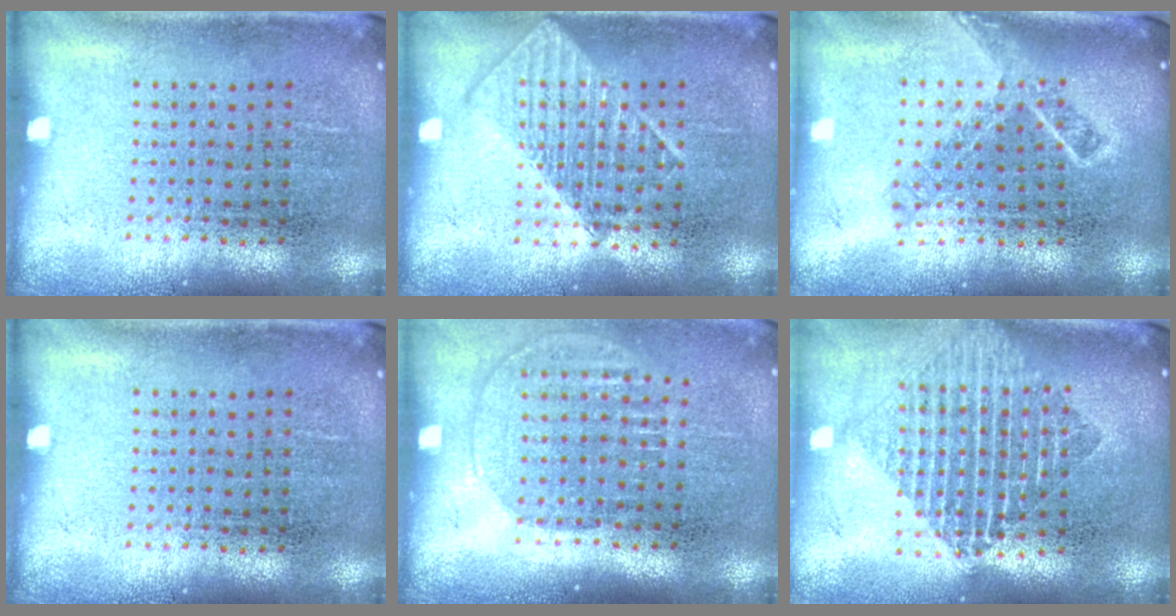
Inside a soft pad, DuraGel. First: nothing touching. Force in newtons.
{"total": 1.2, "press": 1.2, "slide": 0.2}
{"total": 1.9, "press": 1.4, "slide": 1.3}
{"total": 0.0}
{"total": 1.5, "press": 1.2, "slide": 0.8}
{"total": 1.9, "press": 1.6, "slide": 1.1}